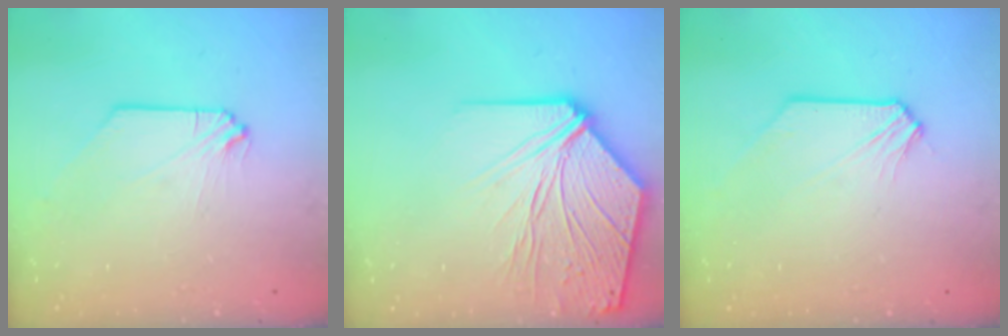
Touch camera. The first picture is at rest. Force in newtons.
{"total": 16.6, "press": 16.4, "slide": 2.8}
{"total": 0.7, "press": 0.7, "slide": 0.1}